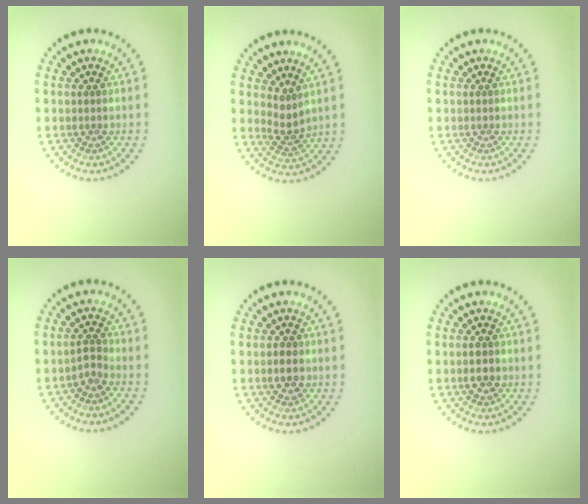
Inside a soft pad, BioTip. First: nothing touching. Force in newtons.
{"total": 1.9, "press": 1.4, "slide": 1.3}
{"total": 0.0}
{"total": 1.1, "press": 0.8, "slide": 0.8}
{"total": 1.5, "press": 1.5, "slide": 0.4}
{"total": 1.3, "press": 1.2, "slide": 0.2}